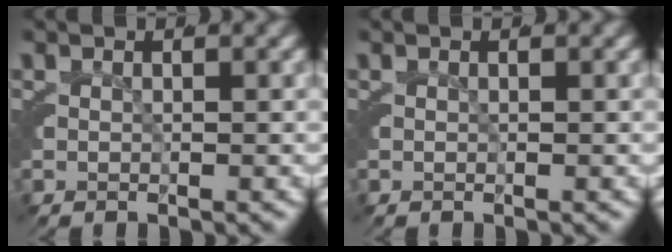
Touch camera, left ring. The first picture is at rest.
{"total": 0.0}